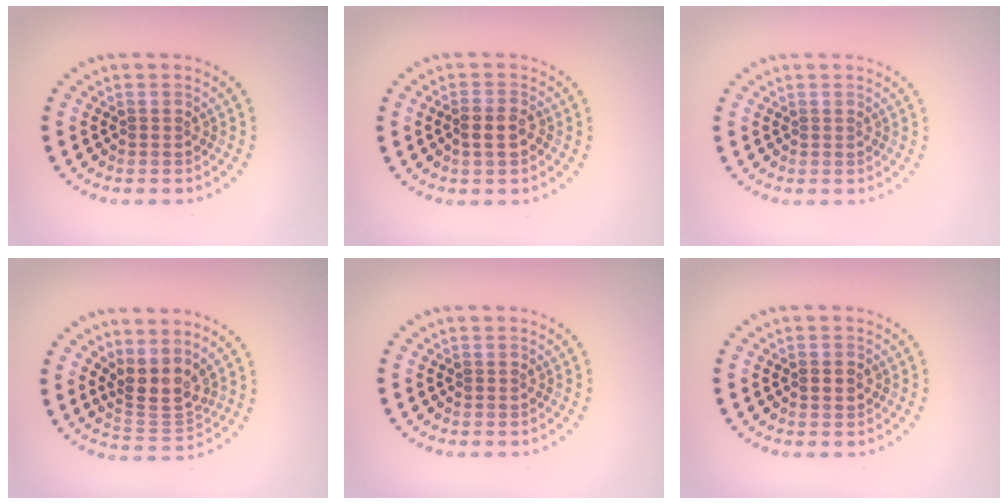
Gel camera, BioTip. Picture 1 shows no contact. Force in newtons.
{"total": 1.7, "press": 1.6, "slide": 0.5}
{"total": 0.0}
{"total": 3.4, "press": 2.6, "slide": 2.1}
{"total": 0.0}
{"total": 1.4, "press": 1.4, "slide": 0.1}